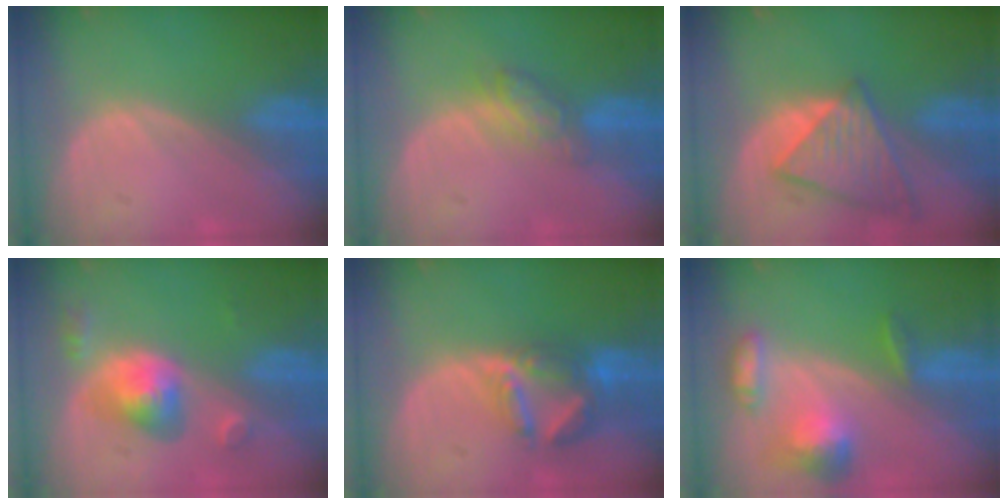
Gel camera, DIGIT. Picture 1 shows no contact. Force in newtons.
{"total": 4.4, "press": 4.3, "slide": 1.1}
{"total": 8.0, "press": 7.3, "slide": 3.4}
{"total": 6.0, "press": 5.5, "slide": 2.4}
{"total": 7.2, "press": 6.3, "slide": 3.4}
{"total": 7.0, "press": 6.6, "slide": 2.5}